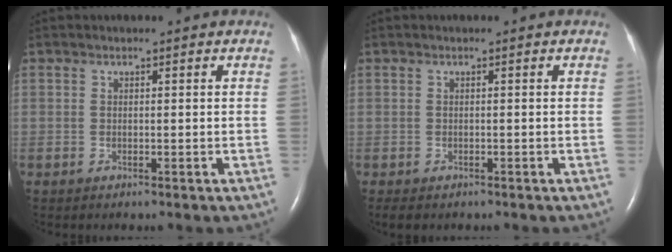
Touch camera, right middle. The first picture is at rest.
{"total": 1.9, "force": [-1.4, 0.9, 1.0], "torque": [-0.017, -0.005, -0.014]}